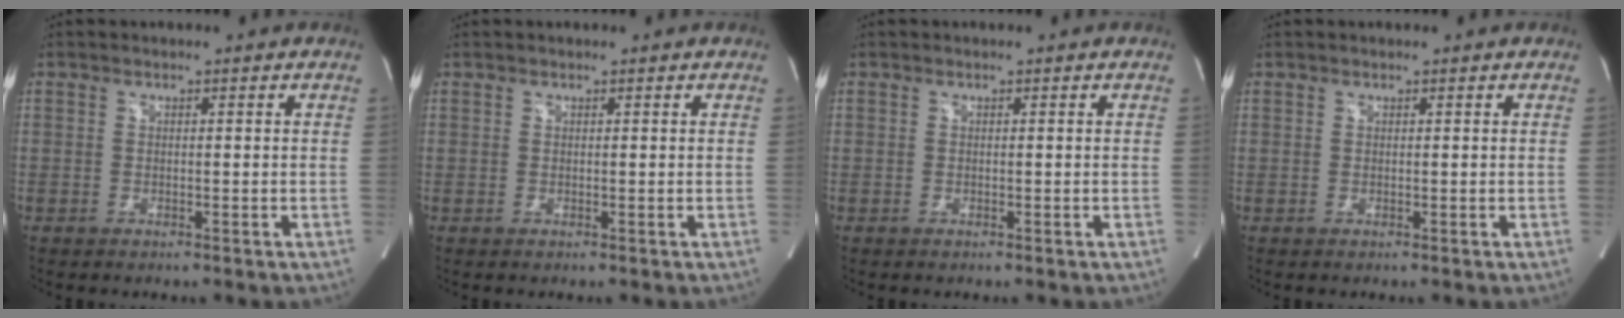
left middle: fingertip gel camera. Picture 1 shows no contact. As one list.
[{"total": 0.0}, {"total": 0.0}, {"total": 0.0}]